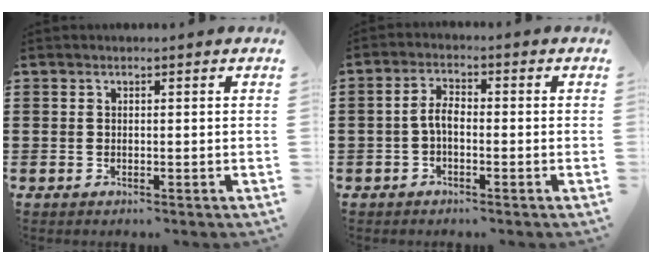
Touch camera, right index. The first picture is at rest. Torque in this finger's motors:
{"motor_torque": [0.52, -0.45, 0.36, 0.09]}